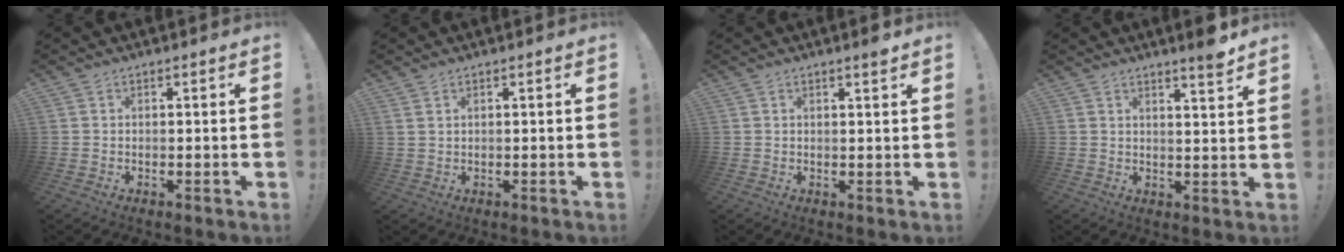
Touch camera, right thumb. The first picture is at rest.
{"total": 1.4, "force": [0.9, 0.5, 1.0], "torque": [-0.025, 0.002, 0.017]}
{"total": 2.0, "force": [1.3, -0.1, 1.5], "torque": [-0.013, -0.008, 0.019]}
{"total": 4.9, "force": [3.7, -0.5, 3.1], "torque": [-0.041, -0.032, 0.058]}